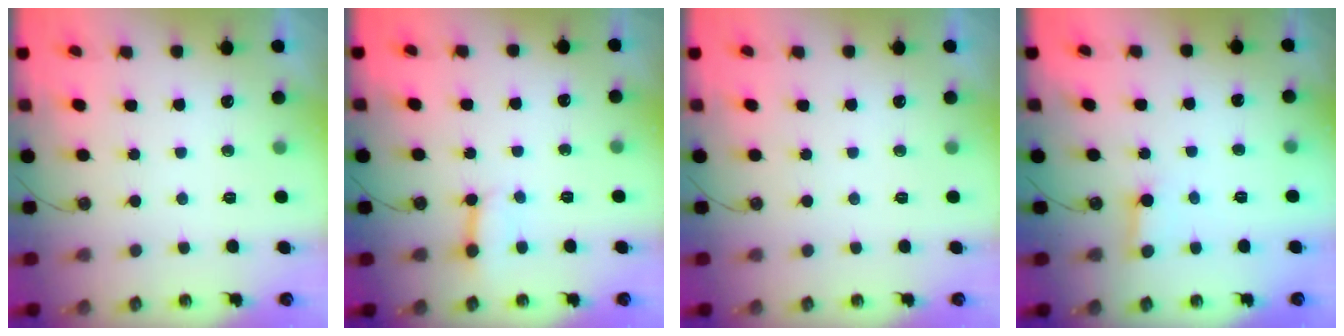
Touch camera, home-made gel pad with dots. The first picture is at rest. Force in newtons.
{"total": 2.8, "press": 2.8, "slide": 0.3}
{"total": 0.0}
{"total": 2.7, "press": 2.7, "slide": 0.1}